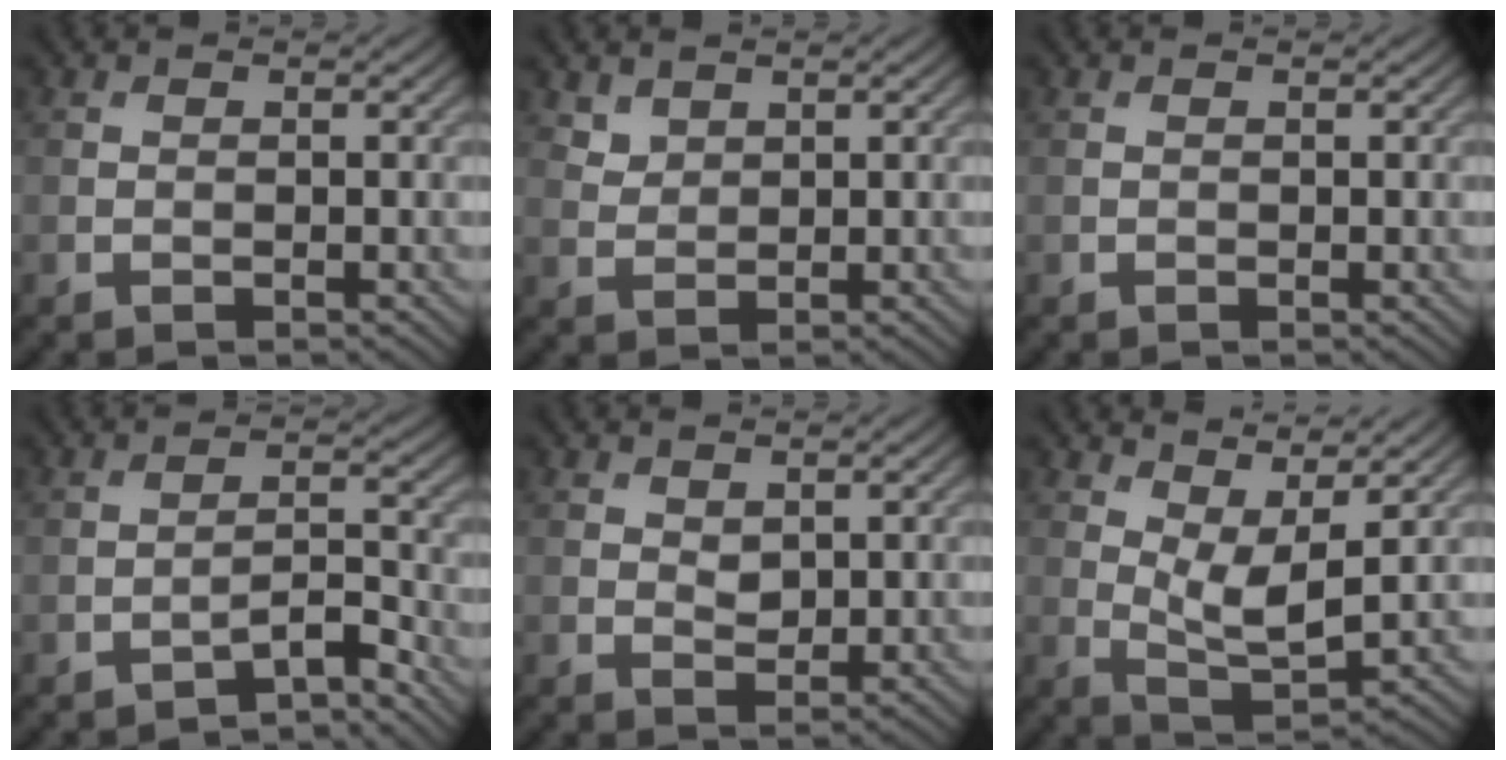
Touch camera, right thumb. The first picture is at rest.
{"total": 2.1, "force": [1.7, 1.1, 0.5], "torque": [-0.015, -0.002, 0.038]}
{"total": 0.0}
{"total": 3.6, "force": [-3.1, 0.6, 1.8], "torque": [-0.029, 0.010, -0.058]}
{"total": 1.5, "force": [0.8, 1.0, 0.9], "torque": [-0.019, -0.004, 0.017]}
{"total": 5.3, "force": [2.8, 1.9, 4.1], "torque": [-0.087, -0.004, 0.054]}